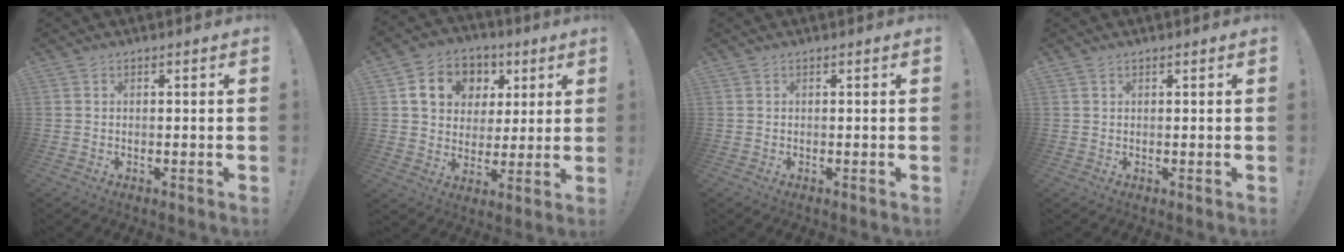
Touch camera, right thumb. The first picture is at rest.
{"total": 12.7, "force": [4.7, 10.6, 5.2], "torque": [-0.074, -0.015, 0.097]}
{"total": 0.0}
{"total": 0.6, "force": [0.5, 0.4, 0.1], "torque": [-0.003, 0.000, 0.009]}